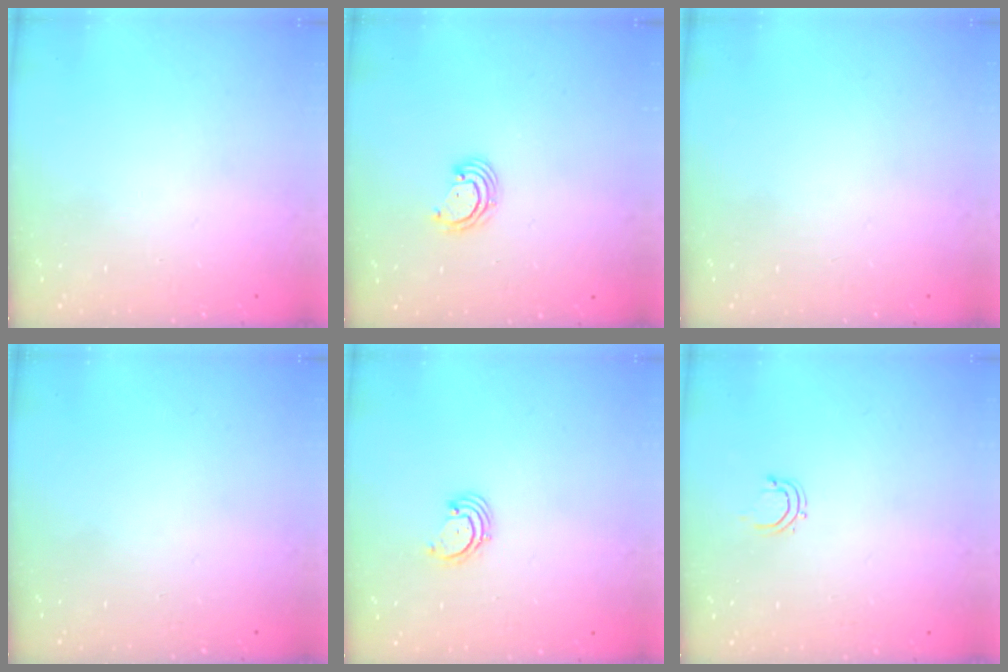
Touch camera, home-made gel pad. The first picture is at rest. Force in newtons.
{"total": 2.6, "press": 2.6, "slide": 0.2}
{"total": 0.0}
{"total": 0.0}
{"total": 1.7, "press": 1.7, "slide": 0.2}
{"total": 2.8, "press": 2.8, "slide": 0.5}